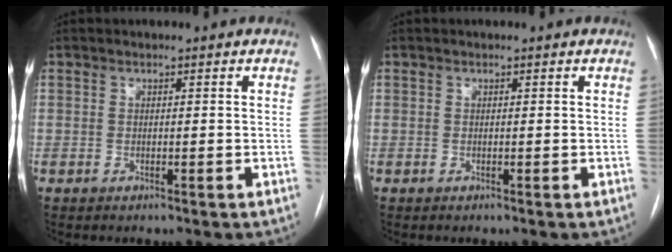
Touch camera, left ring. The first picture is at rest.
{"total": 0.0}